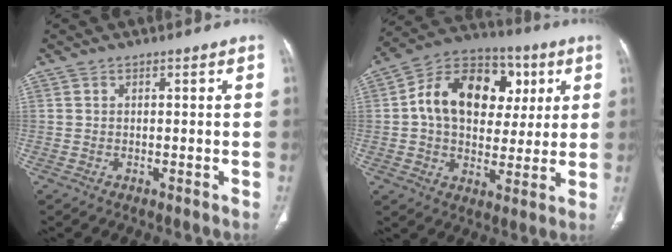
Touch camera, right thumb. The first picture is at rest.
{"total": 19.4, "force": [4.2, 13.8, 13.0], "torque": [-0.178, 0.014, 0.064]}